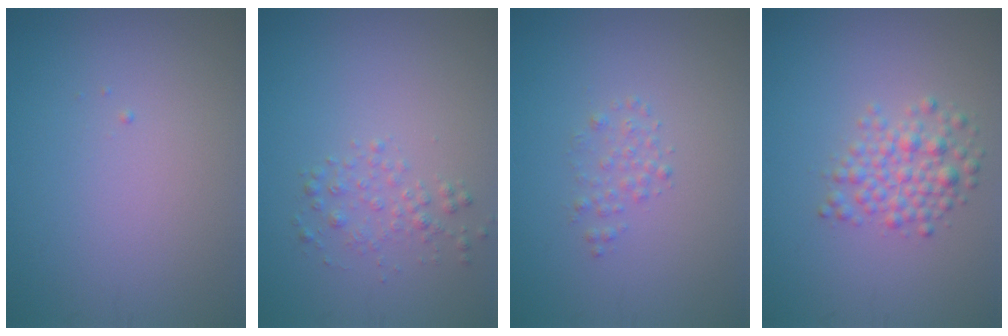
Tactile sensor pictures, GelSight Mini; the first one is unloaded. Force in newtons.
{"total": 1.6, "press": 1.6, "slide": 0.0}
{"total": 1.1, "press": 1.1, "slide": 0.1}
{"total": 3.0, "press": 3.0, "slide": 0.2}